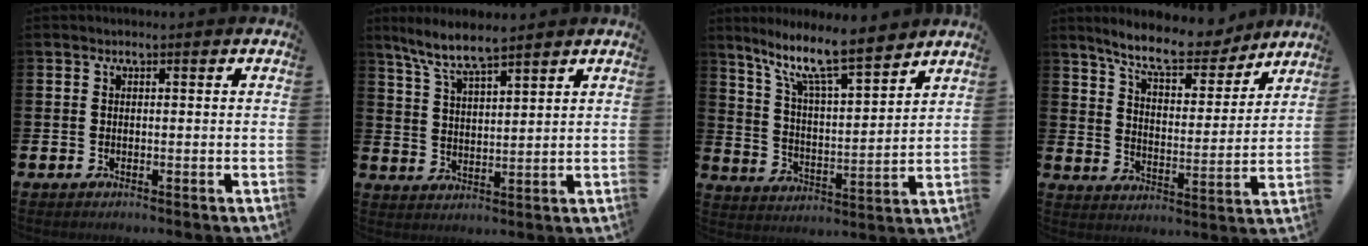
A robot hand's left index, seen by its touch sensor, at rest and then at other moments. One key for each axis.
{"total": 6.7, "fx": 6.0, "fy": 0.7, "fz": 2.8, "tx": -0.079, "ty": -0.018, "tz": 0.108}
{"total": 10.7, "fx": 9.0, "fy": 1.4, "fz": 5.5, "tx": -0.122, "ty": -0.052, "tz": 0.153}
{"total": 9.8, "fx": 8.9, "fy": 2.2, "fz": 3.4, "tx": -0.089, "ty": -0.051, "tz": 0.158}